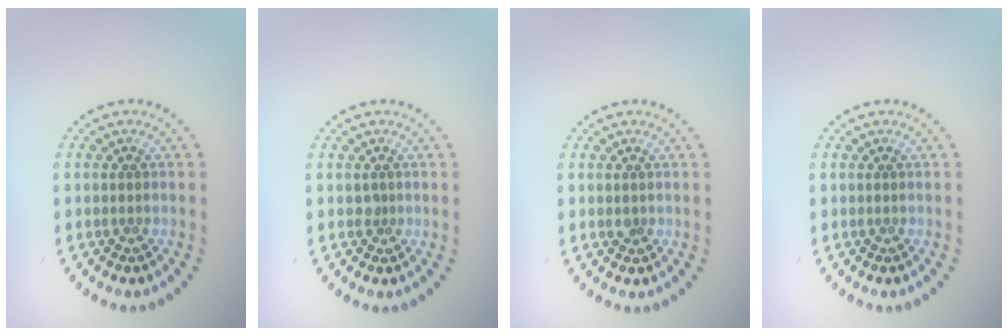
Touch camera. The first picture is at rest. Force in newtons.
{"total": 0.6, "press": 0.4, "slide": 0.4}
{"total": 0.6, "press": 0.6, "slide": 0.2}
{"total": 0.0}